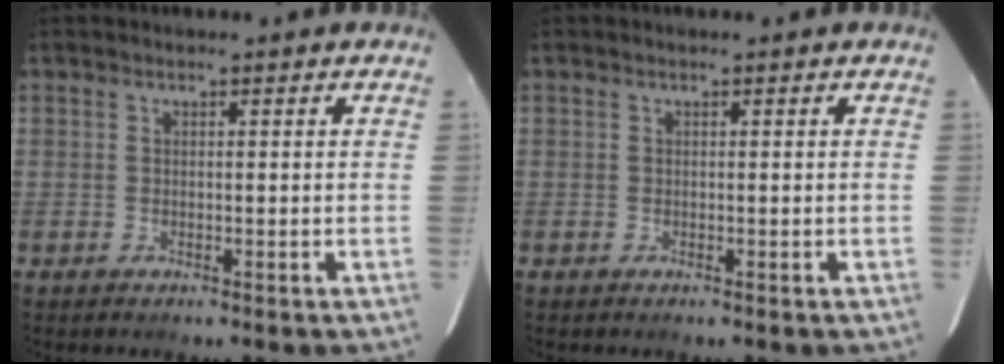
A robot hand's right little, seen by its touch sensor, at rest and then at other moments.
{"total": 0.0}